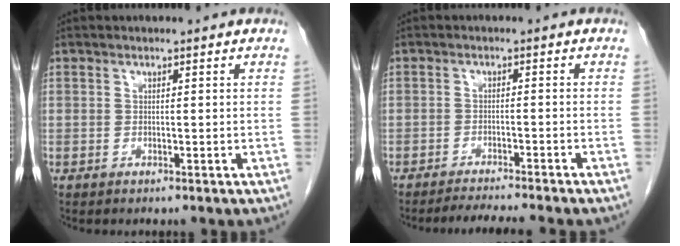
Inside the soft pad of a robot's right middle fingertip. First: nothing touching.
{"total": 6.0, "force": [-5.5, -0.8, 2.4], "torque": [-0.027, -0.014, -0.085]}